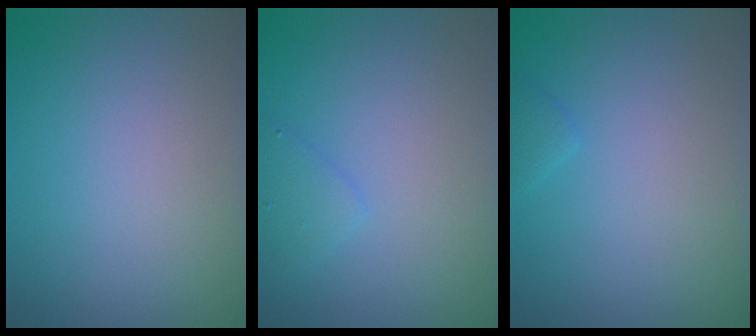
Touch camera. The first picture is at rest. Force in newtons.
{"total": 1.4, "press": 1.4, "slide": 0.1}
{"total": 0.8, "press": 0.8, "slide": 0.1}